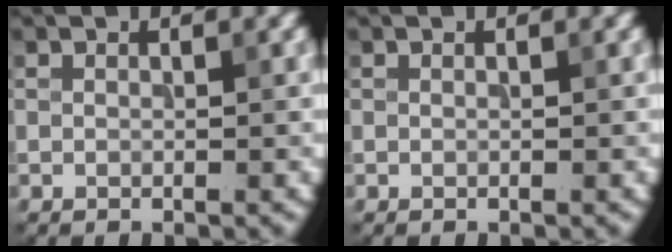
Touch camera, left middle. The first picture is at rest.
{"total": 0.0}